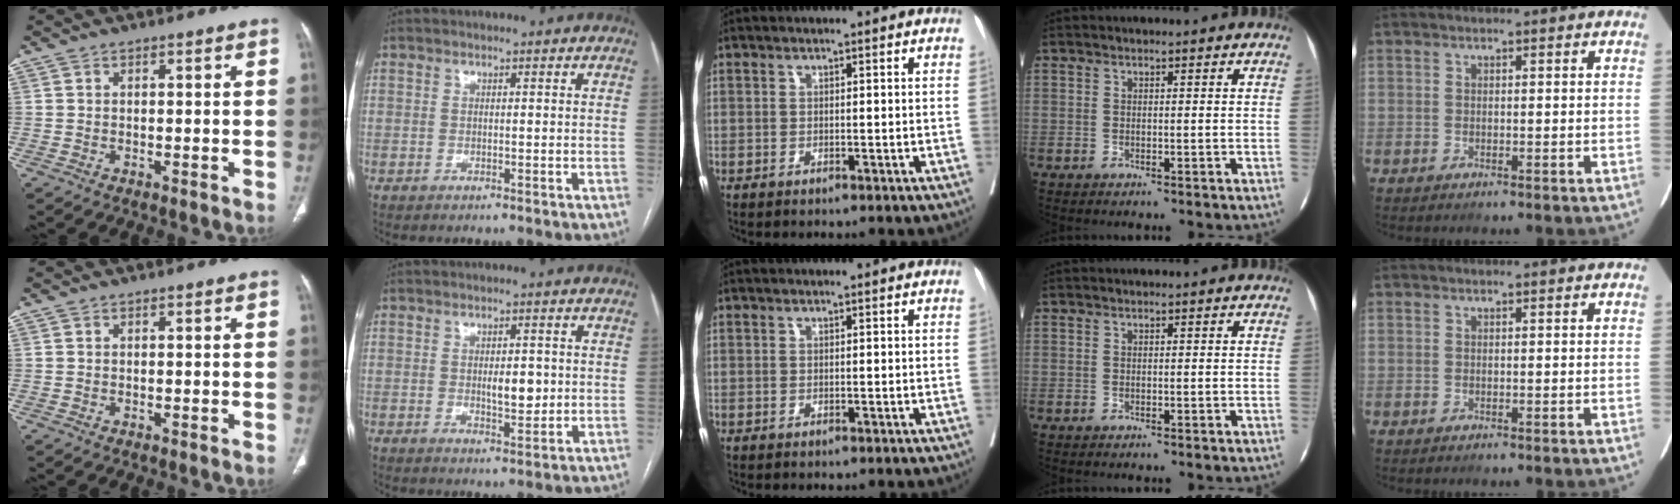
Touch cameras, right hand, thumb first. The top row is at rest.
{"index": {"total": 4.0, "force": [0.0, 1.6, 3.7], "torque": [-0.056, -0.003, 0.004]}}